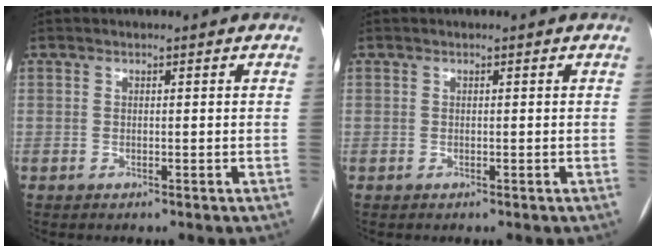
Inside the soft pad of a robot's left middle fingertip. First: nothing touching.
{"total": 0.0}